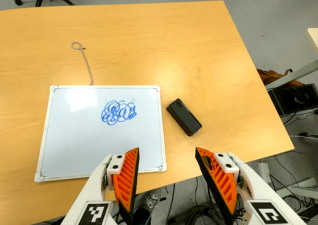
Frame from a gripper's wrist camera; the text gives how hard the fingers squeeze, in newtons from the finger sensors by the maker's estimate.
{"total": 0.0}